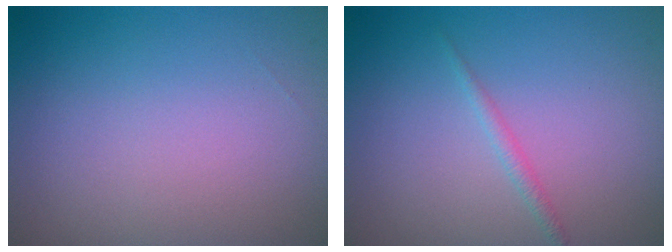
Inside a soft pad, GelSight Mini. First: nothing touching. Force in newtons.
{"total": 0.9, "press": 0.9, "slide": 0.0}